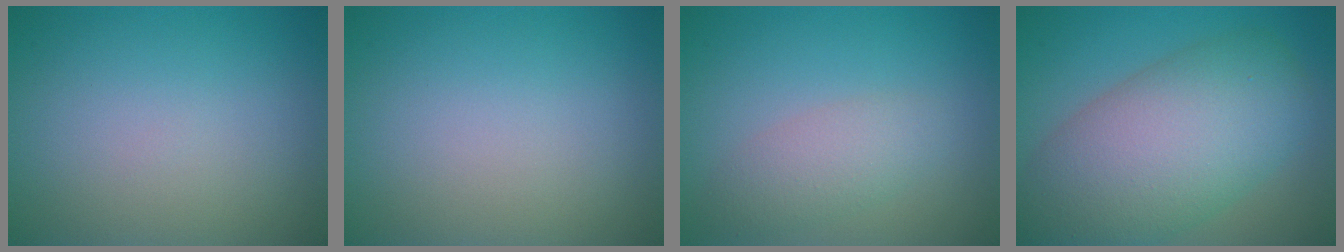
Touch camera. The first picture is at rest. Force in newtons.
{"total": 0.0}
{"total": 2.6, "press": 2.6, "slide": 0.1}
{"total": 10.9, "press": 10.9, "slide": 0.5}